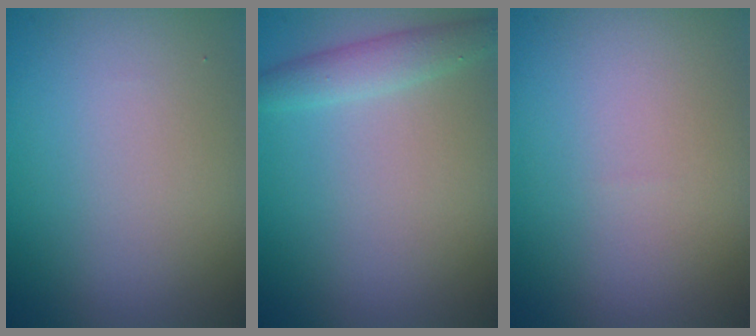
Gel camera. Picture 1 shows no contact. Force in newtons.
{"total": 2.2, "press": 2.2, "slide": 0.0}
{"total": 0.0}